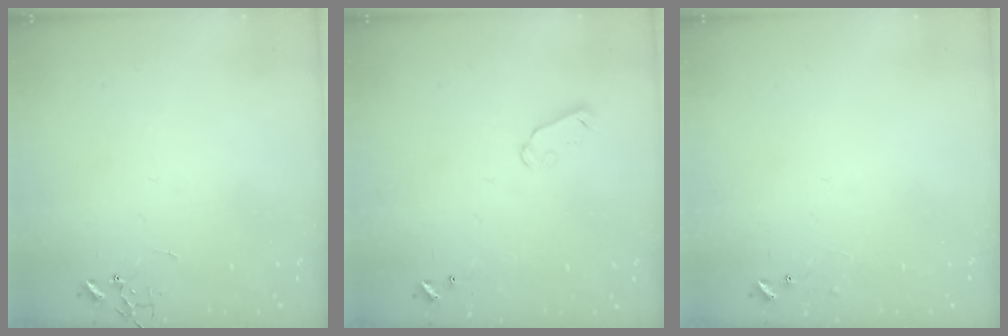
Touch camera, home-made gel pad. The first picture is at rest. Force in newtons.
{"total": 4.1, "press": 4.0, "slide": 0.4}
{"total": 6.4, "press": 6.3, "slide": 0.5}